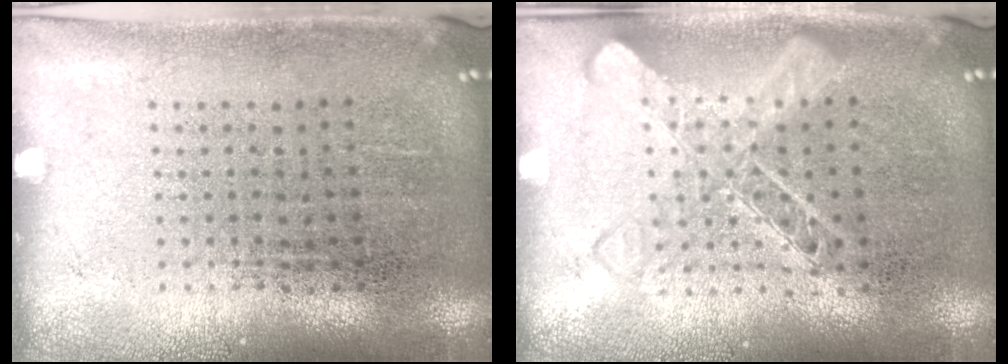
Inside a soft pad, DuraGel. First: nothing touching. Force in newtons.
{"total": 1.5, "press": 1.5, "slide": 0.3}